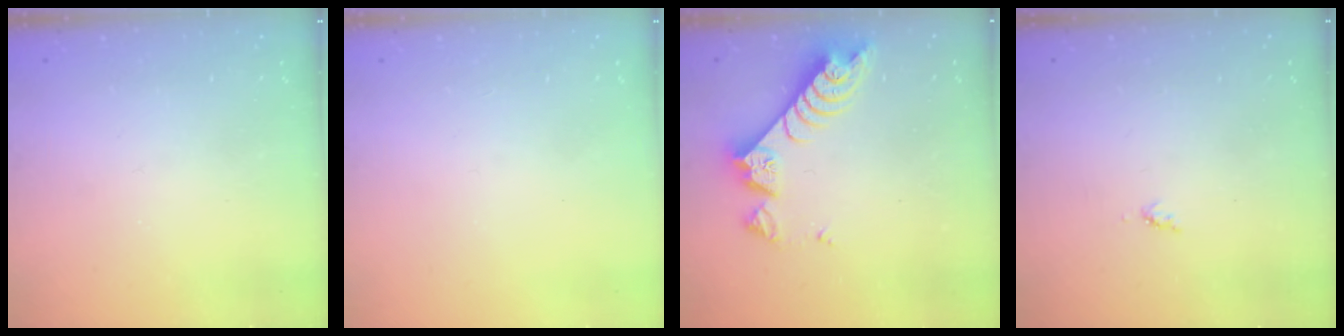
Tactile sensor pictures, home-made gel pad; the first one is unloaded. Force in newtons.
{"total": 0.0}
{"total": 8.4, "press": 8.4, "slide": 1.0}
{"total": 3.8, "press": 3.8, "slide": 0.4}